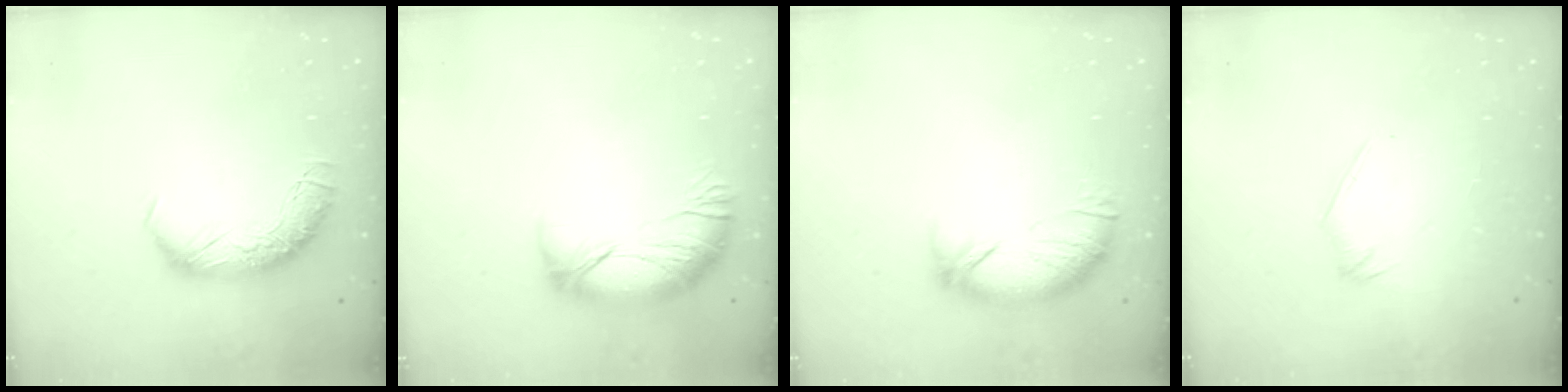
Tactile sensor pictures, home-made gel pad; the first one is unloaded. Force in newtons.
{"total": 2.6, "press": 1.8, "slide": 1.9}
{"total": 4.1, "press": 3.7, "slide": 1.7}
{"total": 5.6, "press": 5.4, "slide": 1.5}